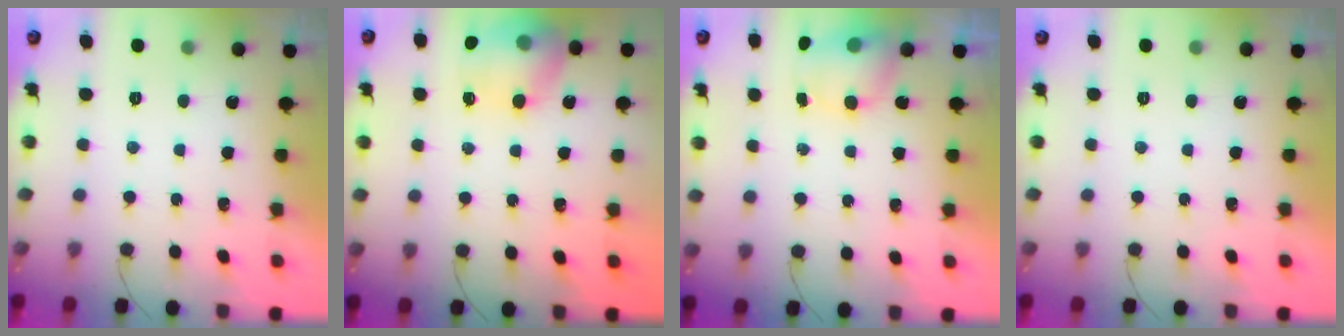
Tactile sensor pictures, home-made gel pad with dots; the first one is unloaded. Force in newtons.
{"total": 16.3, "press": 16.2, "slide": 1.3}
{"total": 6.4, "press": 6.3, "slide": 0.8}
{"total": 0.0}